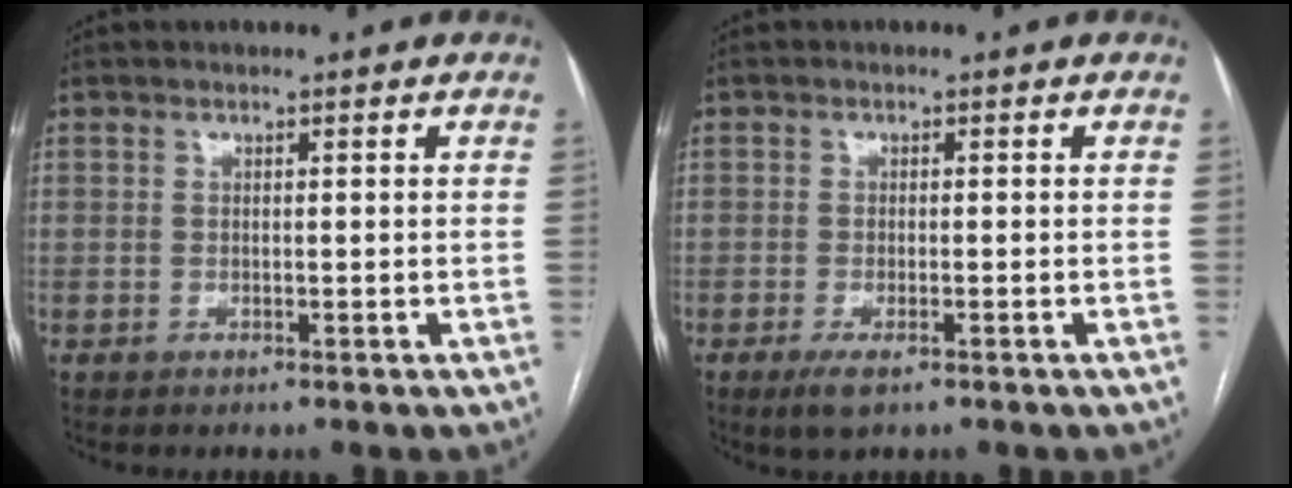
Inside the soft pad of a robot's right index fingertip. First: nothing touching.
{"total": 3.1, "force": [-1.9, 0.8, 2.3], "torque": [-0.047, -0.005, -0.030]}